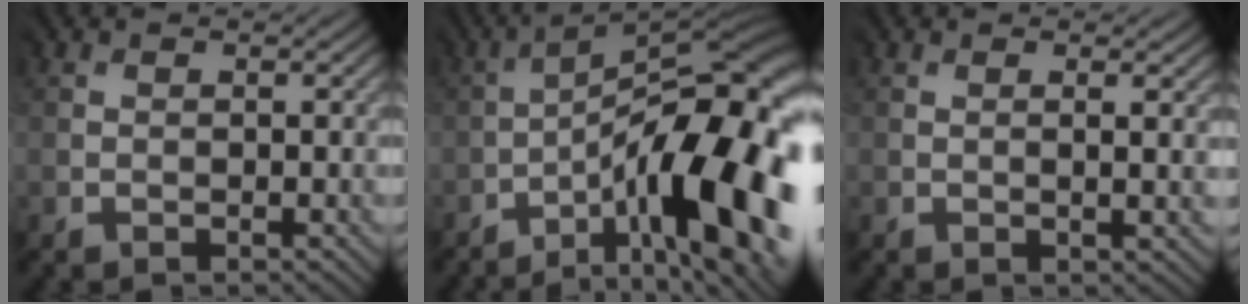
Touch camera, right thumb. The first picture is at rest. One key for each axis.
{"total": 17.1, "fx": -6.7, "fy": 6.0, "fz": 14.5, "tx": -0.210, "ty": -0.002, "tz": -0.101}
{"total": 1.7, "fx": 0.4, "fy": 0.2, "fz": 1.7, "tx": -0.030, "ty": 0.003, "tz": 0.006}